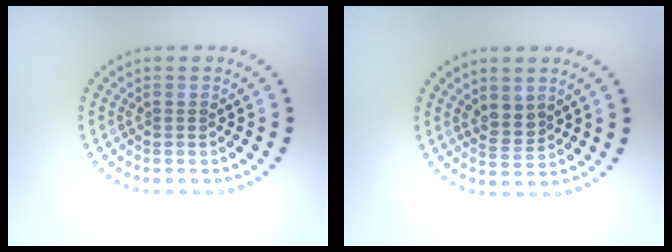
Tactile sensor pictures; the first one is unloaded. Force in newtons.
{"total": 2.2, "press": 1.9, "slide": 1.1}